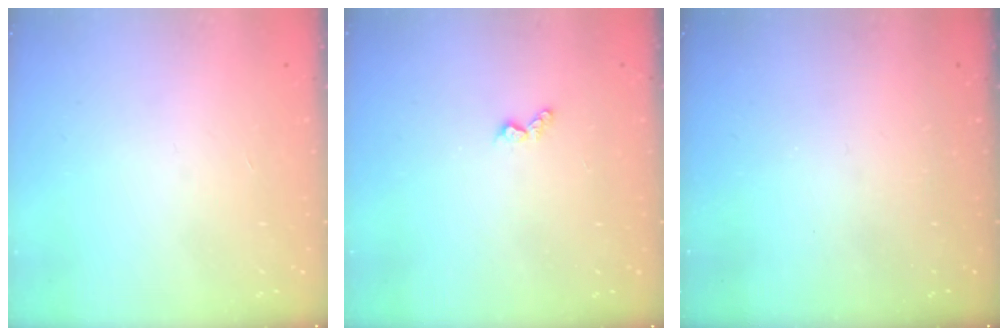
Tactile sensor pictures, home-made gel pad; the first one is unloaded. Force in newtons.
{"total": 4.1, "press": 4.1, "slide": 0.6}
{"total": 0.0}